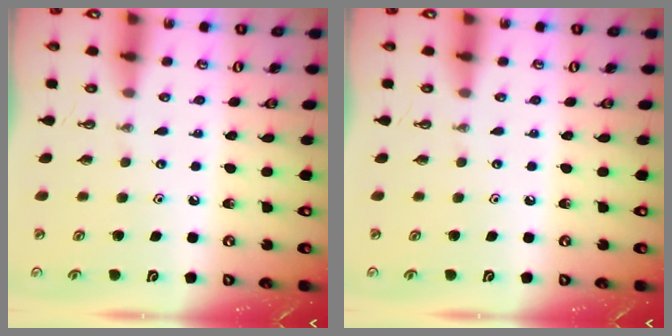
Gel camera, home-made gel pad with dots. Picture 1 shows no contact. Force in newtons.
{"total": 0.0}